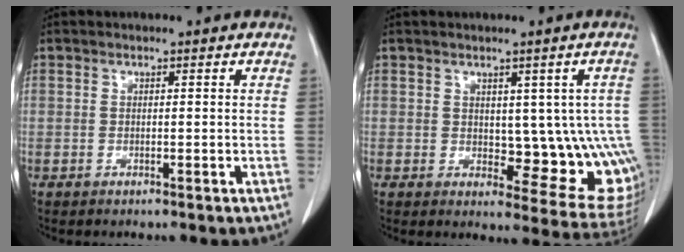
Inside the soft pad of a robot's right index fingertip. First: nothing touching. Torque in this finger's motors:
{"motor_torque": [0.20, 0.10, 0.11, 0.02]}